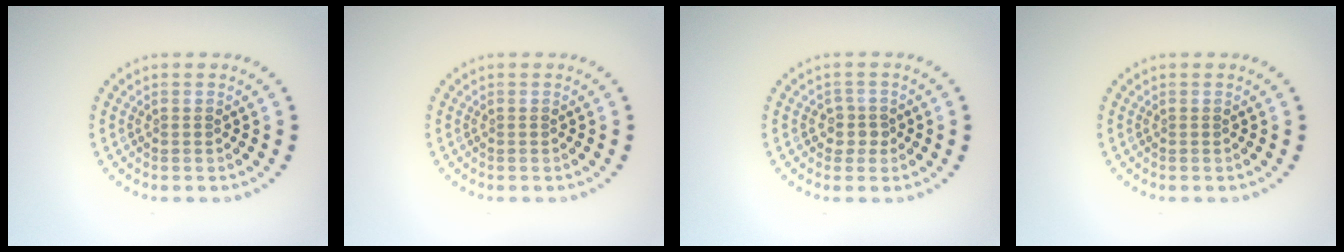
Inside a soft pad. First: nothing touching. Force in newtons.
{"total": 0.0}
{"total": 1.7, "press": 1.3, "slide": 1.0}
{"total": 0.0}